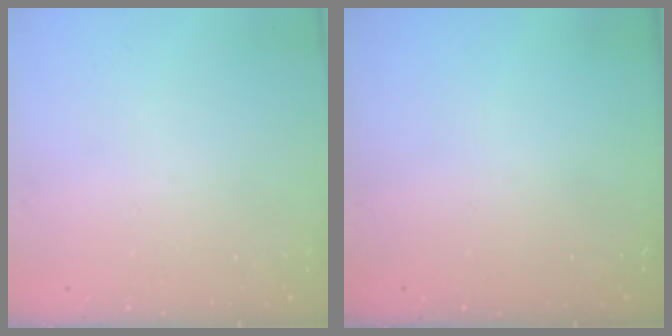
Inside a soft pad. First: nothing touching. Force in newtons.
{"total": 0.0}